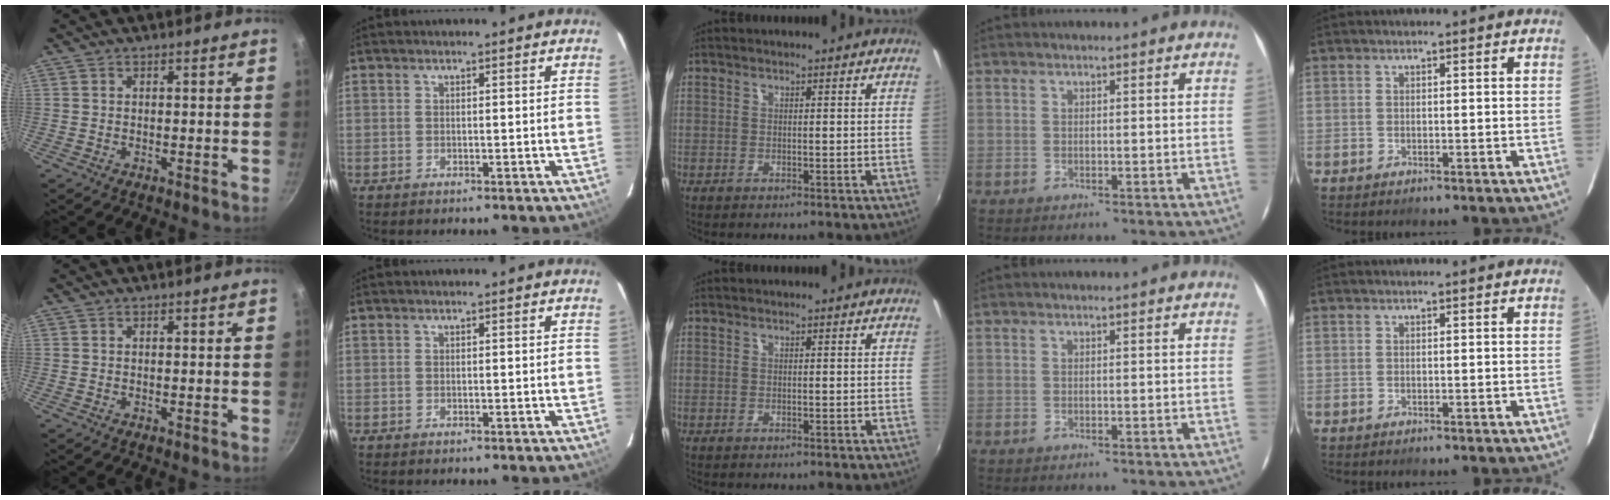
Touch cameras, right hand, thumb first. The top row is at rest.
{}